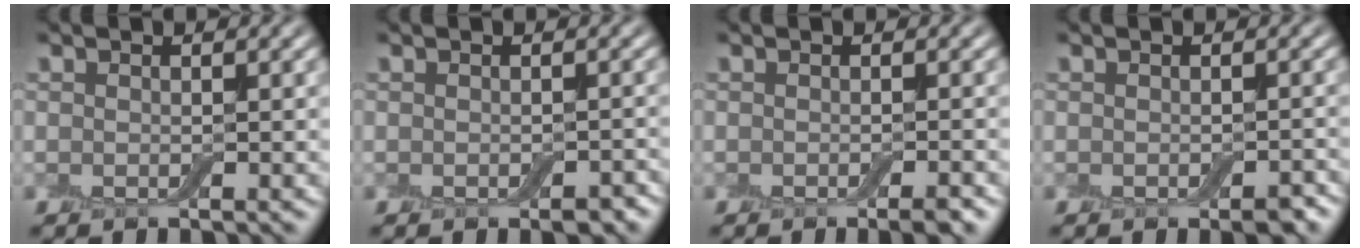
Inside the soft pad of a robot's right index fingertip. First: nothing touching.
{"total": 1.6, "force": [-0.8, 0.8, 1.1], "torque": [-0.018, -0.002, -0.009]}
{"total": 1.9, "force": [-1.1, 0.3, 1.5], "torque": [-0.018, -0.001, -0.017]}
{"total": 1.7, "force": [-0.9, 0.7, 1.3], "torque": [-0.018, -0.002, -0.011]}